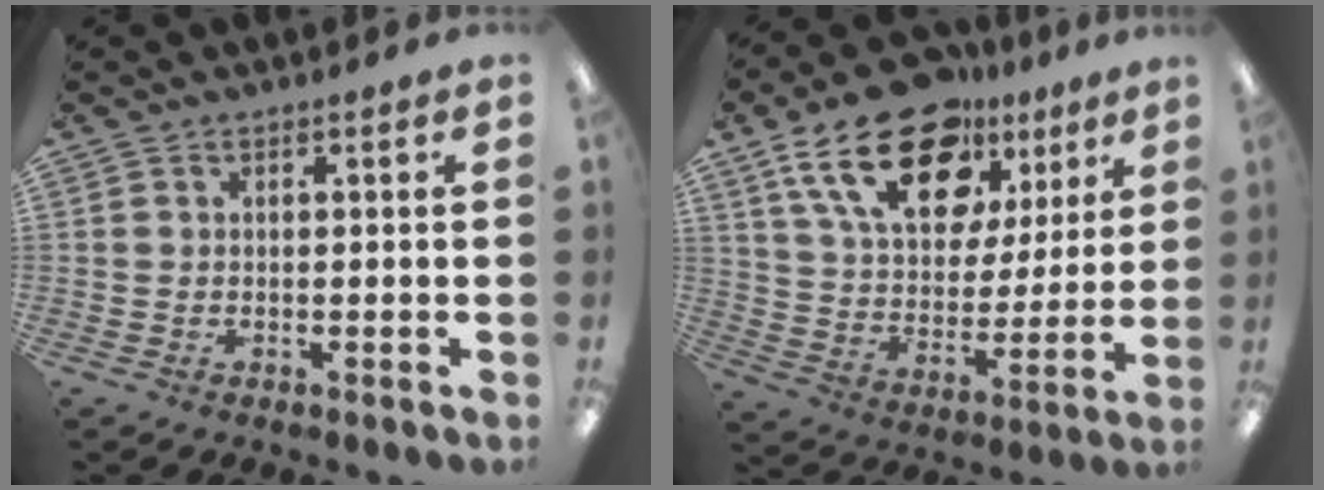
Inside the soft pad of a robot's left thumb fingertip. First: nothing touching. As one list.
[{"total": 22.3, "force": [13.4, 12.3, 12.9], "torque": [-0.223, -0.057, 0.237]}]